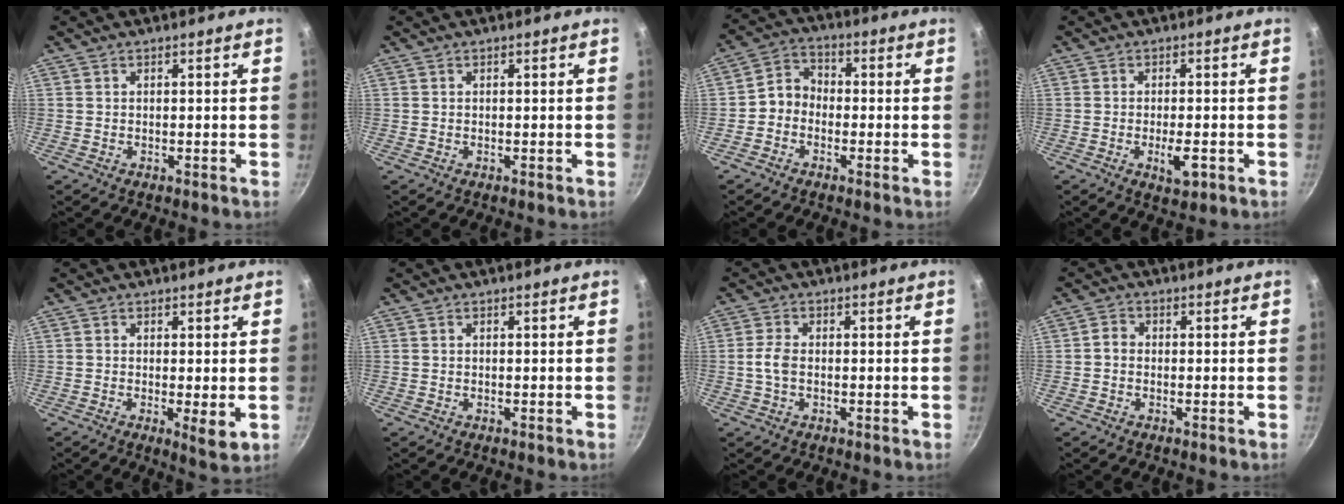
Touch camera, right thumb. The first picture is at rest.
{"total": 0.0}
{"total": 5.2, "force": [-1.6, 4.3, 2.4], "torque": [-0.022, 0.028, -0.047]}
{"total": 4.4, "force": [-1.5, 1.6, 3.8], "torque": [-0.053, 0.005, -0.019]}
{"total": 4.1, "force": [-0.4, 1.0, 3.9], "torque": [-0.064, -0.017, -0.005]}
{"total": 0.0}
{"total": 3.6, "force": [-0.4, 2.1, 2.8], "torque": [-0.061, 0.012, -0.011]}
{"total": 2.1, "force": [-0.4, 1.7, 1.1], "torque": [-0.018, 0.011, -0.013]}